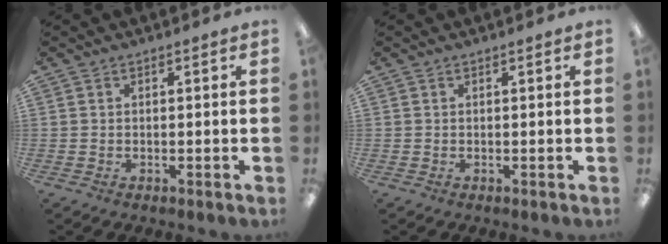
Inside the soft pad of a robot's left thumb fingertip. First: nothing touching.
{"total": 0.0}